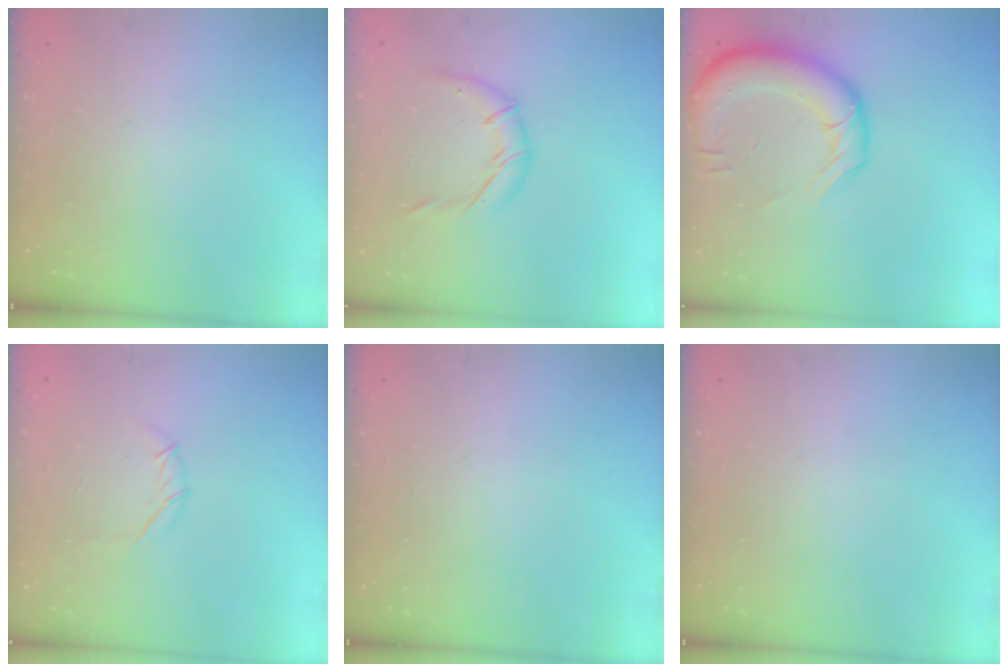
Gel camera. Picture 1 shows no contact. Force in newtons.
{"total": 10.4, "press": 10.4, "slide": 0.5}
{"total": 15.6, "press": 15.2, "slide": 3.6}
{"total": 5.0, "press": 4.9, "slide": 1.2}
{"total": 0.0}
{"total": 0.0}